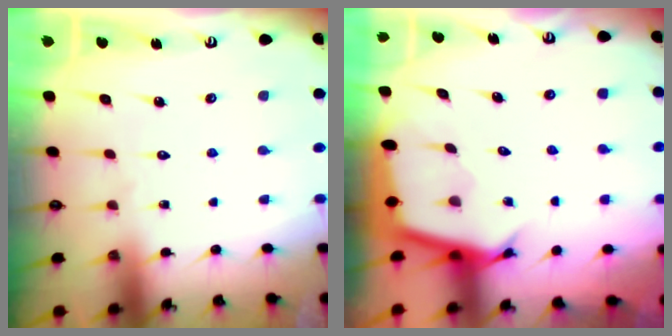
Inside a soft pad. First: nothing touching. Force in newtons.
{"total": 3.2, "press": 3.2, "slide": 0.1}